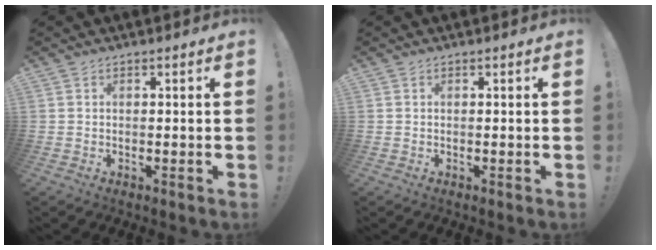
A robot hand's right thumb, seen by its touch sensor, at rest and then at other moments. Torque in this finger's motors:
{"motor_torque": [0.00, 0.00, 0.00, 0.00, 0.00]}